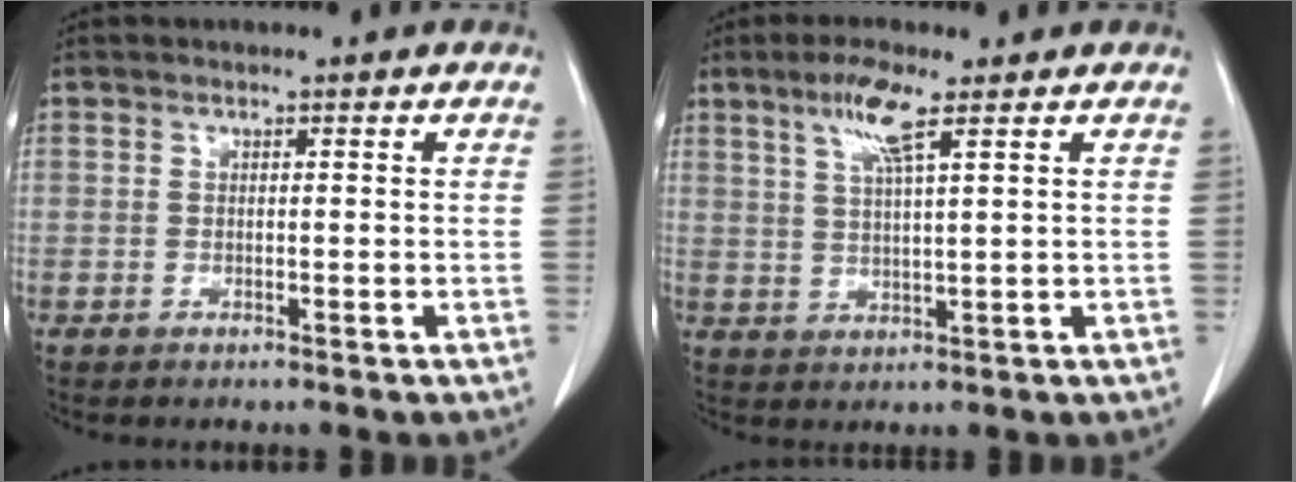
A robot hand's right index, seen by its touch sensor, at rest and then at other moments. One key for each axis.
{"total": 6.4, "fx": 3.5, "fy": 0.6, "fz": 5.4, "tx": -0.112, "ty": 0.004, "tz": 0.070}